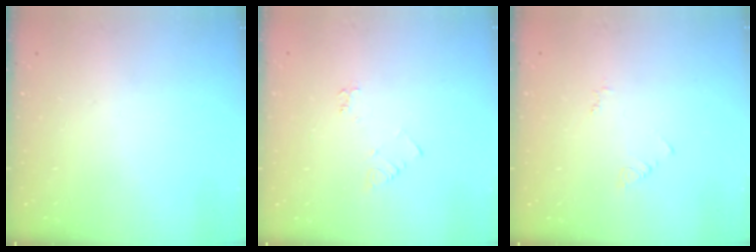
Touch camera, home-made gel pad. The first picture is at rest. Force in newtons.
{"total": 4.0, "press": 3.9, "slide": 0.6}
{"total": 2.9, "press": 2.9, "slide": 0.4}